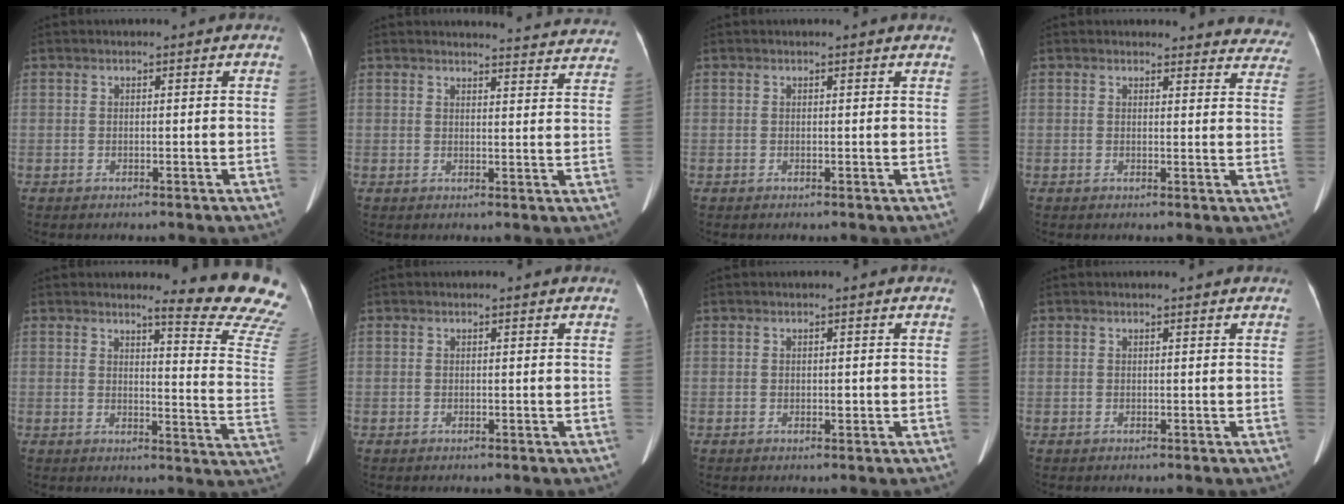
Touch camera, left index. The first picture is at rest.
{"total": 15.3, "force": [15.1, 1.7, 2.0], "torque": [0.006, -0.060, 0.141]}
{"total": 1.6, "force": [1.5, 0.4, 0.3], "torque": [-0.018, 0.006, 0.007]}
{"total": 13.3, "force": [12.7, 3.7, 0.9], "torque": [0.041, -0.051, 0.101]}
{"total": 13.7, "force": [13.1, -0.6, 4.0], "torque": [-0.034, -0.133, 0.123]}
{"total": 1.1, "force": [1.0, 0.3, 0.2], "torque": [-0.016, 0.006, 0.006]}
{"total": 0.8, "force": [0.0, 0.5, 0.6], "torque": [-0.009, 0.000, 0.000]}
{"total": 2.1, "force": [2.0, 0.2, 0.5], "torque": [-0.014, 0.009, 0.019]}